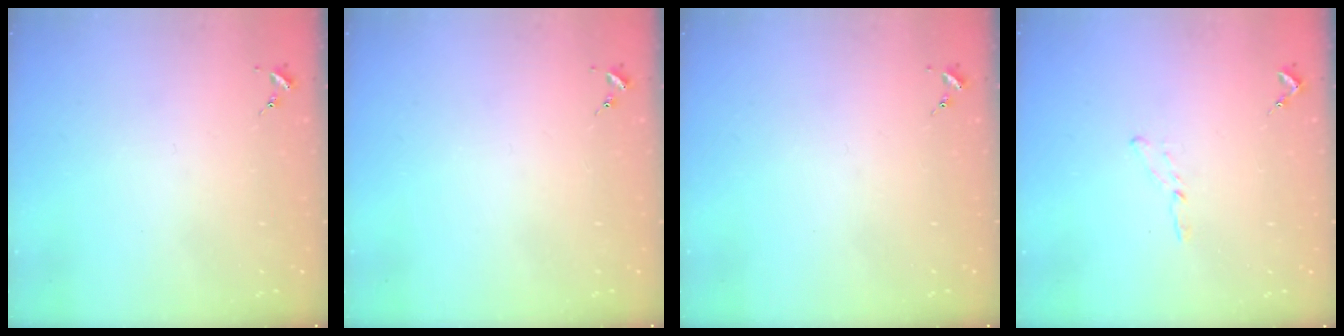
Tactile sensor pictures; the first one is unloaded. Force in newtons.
{"total": 0.0}
{"total": 0.0}
{"total": 3.4, "press": 3.4, "slide": 0.3}